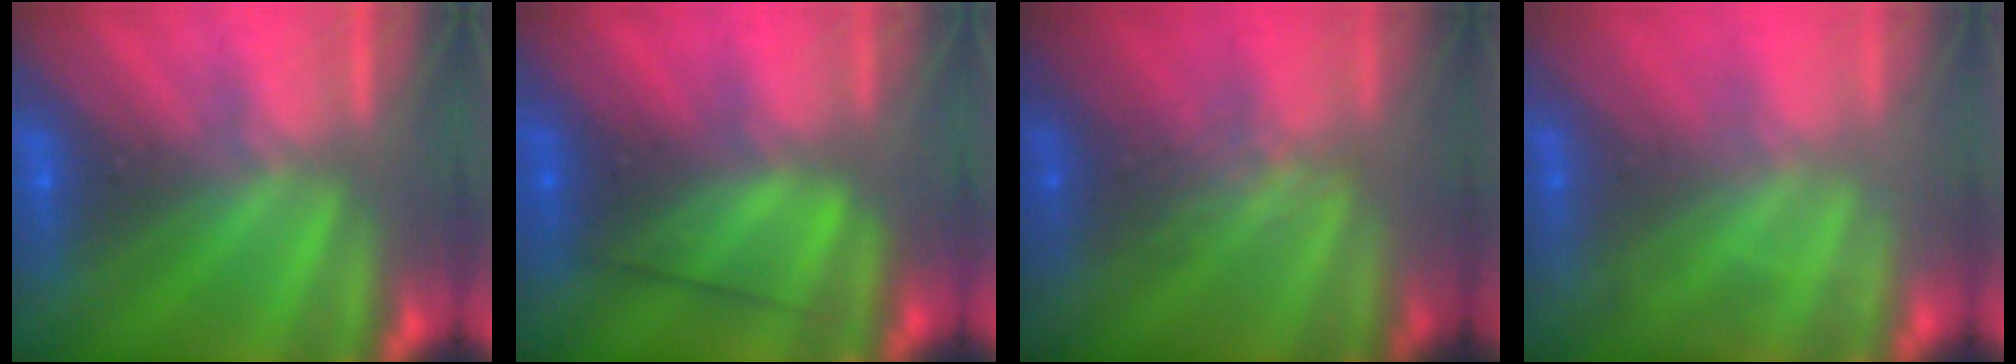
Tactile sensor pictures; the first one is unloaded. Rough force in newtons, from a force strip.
{"total": 2.6}
{"total": 2.4}
{"total": 2.4}